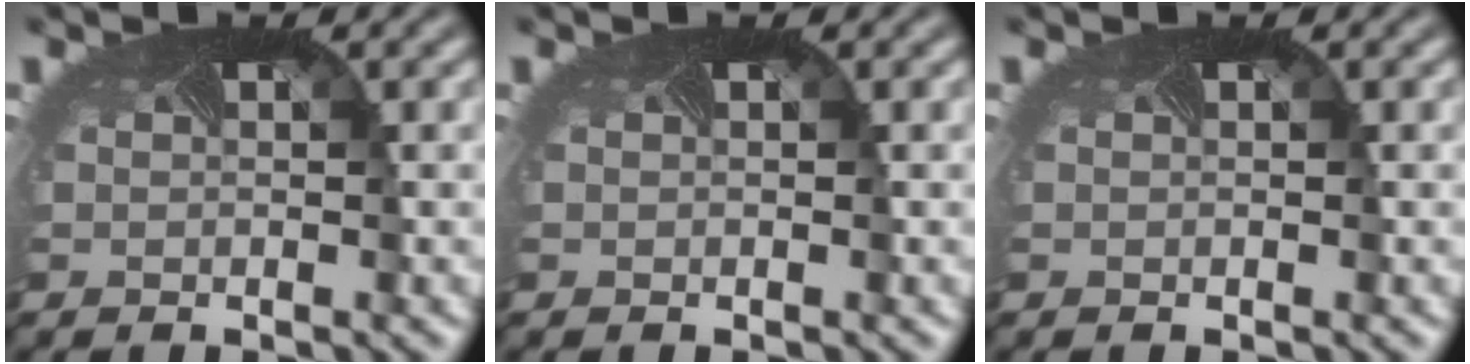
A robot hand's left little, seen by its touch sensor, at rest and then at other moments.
{"total": 0.0}
{"total": 0.0}